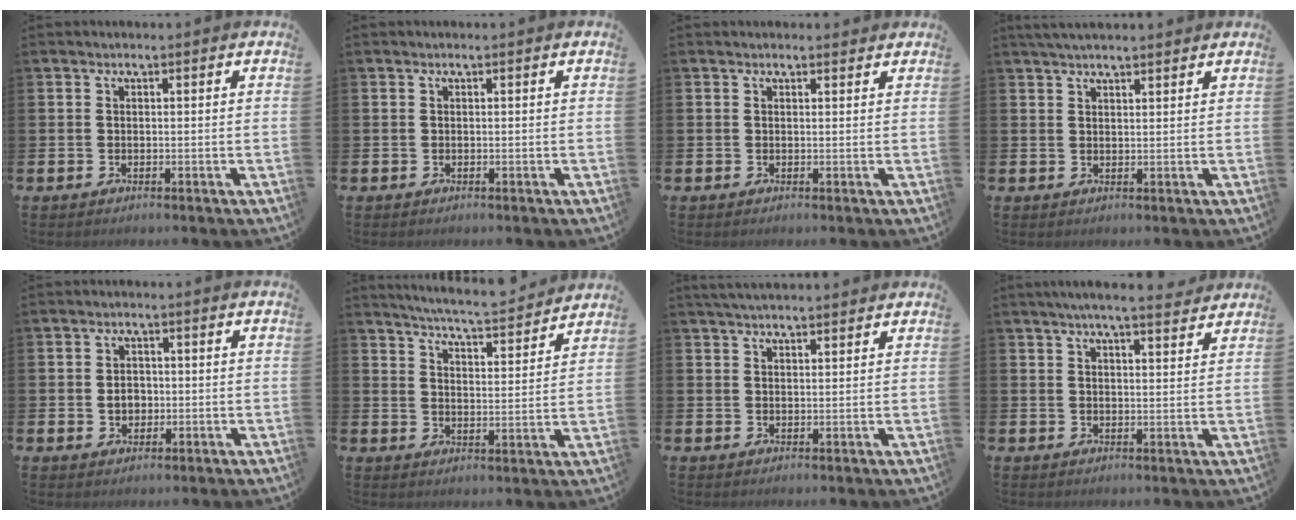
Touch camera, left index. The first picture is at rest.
{"total": 0.0}
{"total": 0.6, "force": [0.6, 0.2, 0.1], "torque": [0.005, 0.001, 0.009]}
{"total": 3.1, "force": [2.8, 0.6, 1.1], "torque": [-0.028, -0.002, 0.052]}
{"total": 2.4, "force": [-0.2, 2.0, 1.3], "torque": [-0.005, -0.002, -0.011]}
{"total": 6.1, "force": [6.0, -0.3, 1.0], "torque": [-0.040, -0.042, 0.104]}
{"total": 3.0, "force": [2.9, 0.5, 0.8], "torque": [-0.023, -0.004, 0.054]}
{"total": 5.0, "force": [4.6, 0.2, 1.9], "torque": [-0.037, -0.017, 0.081]}